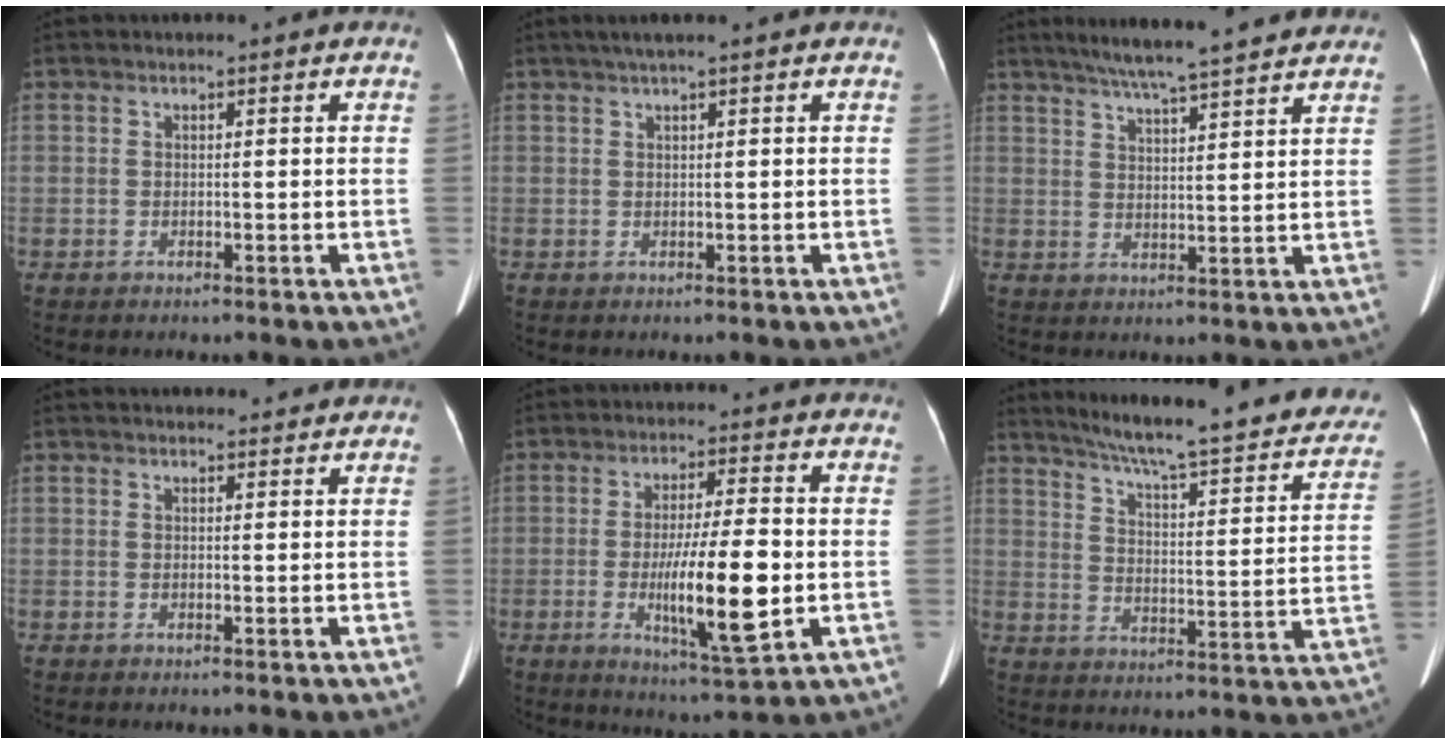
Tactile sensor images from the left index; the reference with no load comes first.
{"total": 2.3, "force": [1.5, -0.4, 1.6], "torque": [-0.034, 0.016, 0.031]}
{"total": 14.5, "force": [12.5, 0.6, 7.4], "torque": [-0.117, 0.025, 0.168]}
{"total": 6.8, "force": [6.4, 1.6, 1.8], "torque": [-0.016, 0.022, 0.072]}
{"total": 11.6, "force": [-2.1, 1.0, 11.4], "torque": [-0.199, -0.020, -0.035]}
{"total": 27.1, "force": [22.4, 3.9, 14.7], "torque": [-0.205, -0.038, 0.278]}